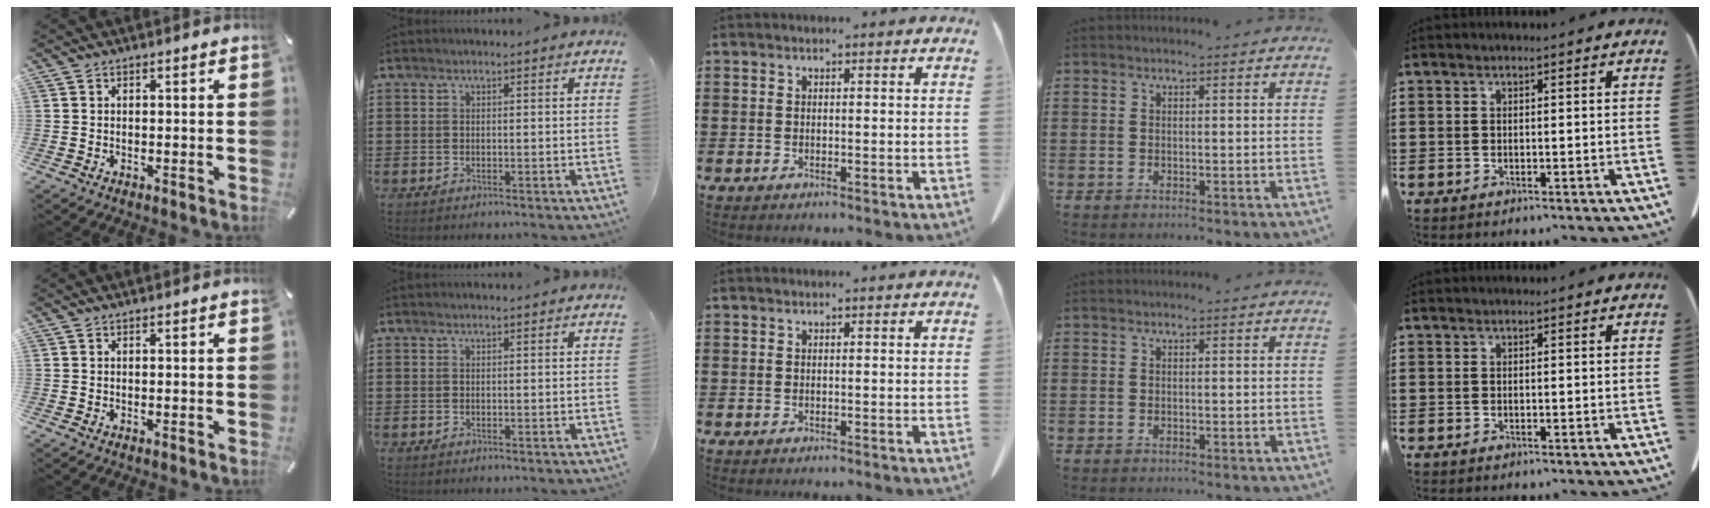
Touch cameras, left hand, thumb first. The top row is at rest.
{}